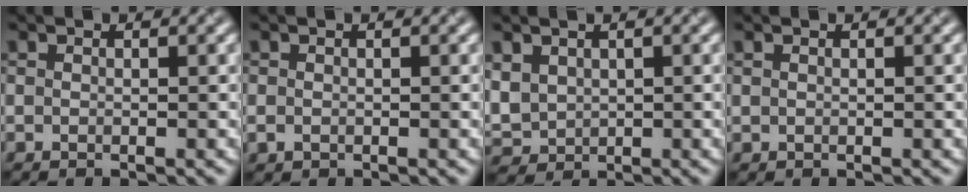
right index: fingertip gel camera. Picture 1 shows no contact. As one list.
[{"total": 0.8, "force": [-0.1, 0.7, 0.3], "torque": [-0.003, -0.004, -0.002]}, {"total": 3.6, "force": [0.8, 2.9, 2.0], "torque": [-0.061, -0.001, 0.022]}, {"total": 0.0}]